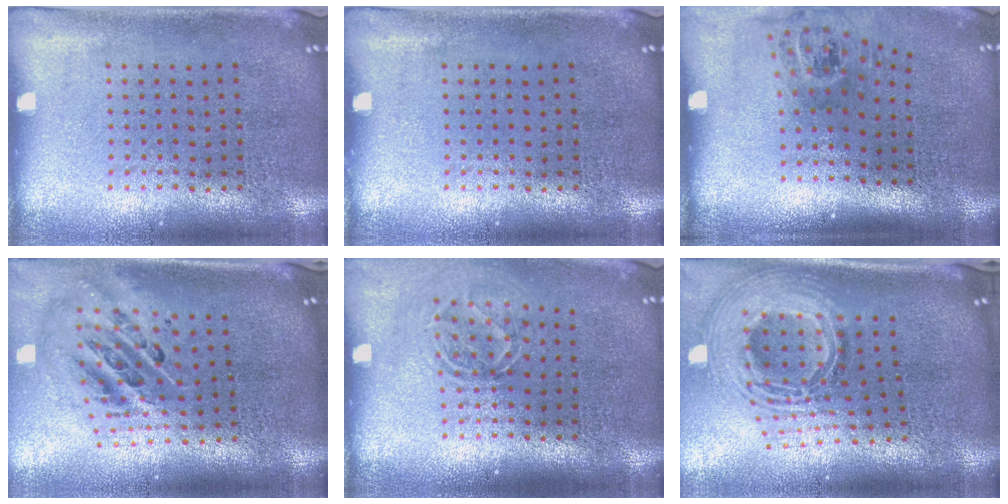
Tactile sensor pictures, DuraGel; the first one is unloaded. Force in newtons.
{"total": 0.0}
{"total": 1.8, "press": 1.3, "slide": 1.3}
{"total": 2.7, "press": 1.9, "slide": 1.9}
{"total": 1.6, "press": 1.2, "slide": 1.1}
{"total": 2.9, "press": 2.1, "slide": 2.1}